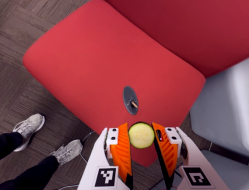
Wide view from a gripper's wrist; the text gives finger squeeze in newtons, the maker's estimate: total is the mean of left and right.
{"total": 8.4, "left": 8.6, "right": 8.2}